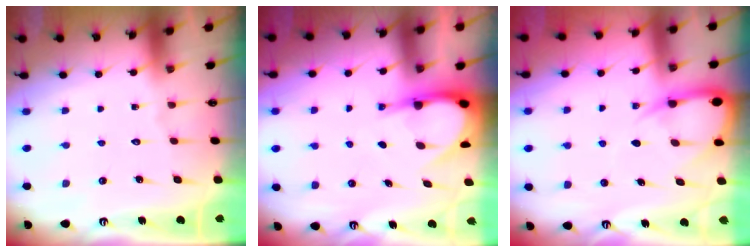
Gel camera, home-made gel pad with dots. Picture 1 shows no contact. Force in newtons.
{"total": 6.5, "press": 6.4, "slide": 0.8}
{"total": 6.6, "press": 6.6, "slide": 0.8}